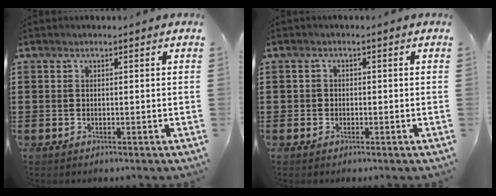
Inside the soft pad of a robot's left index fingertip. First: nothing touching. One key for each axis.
{"total": 1.0, "fx": -0.4, "fy": 0.9, "fz": 0.1, "tx": -0.005, "ty": 0.003, "tz": -0.010}